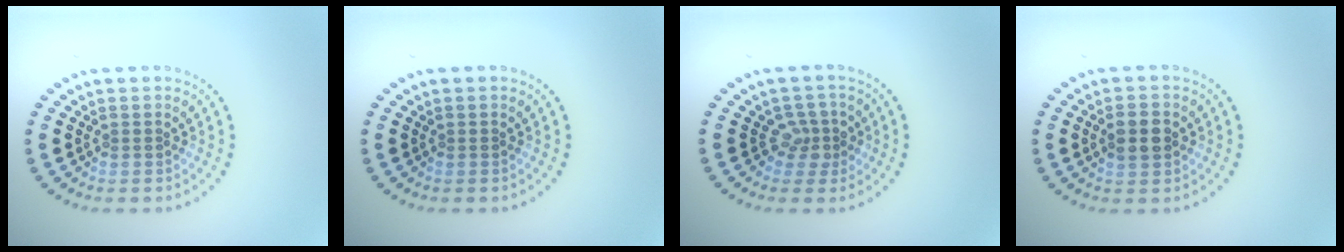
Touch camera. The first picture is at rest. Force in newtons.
{"total": 0.0}
{"total": 2.1, "press": 1.7, "slide": 1.3}
{"total": 2.7, "press": 2.7, "slide": 0.1}